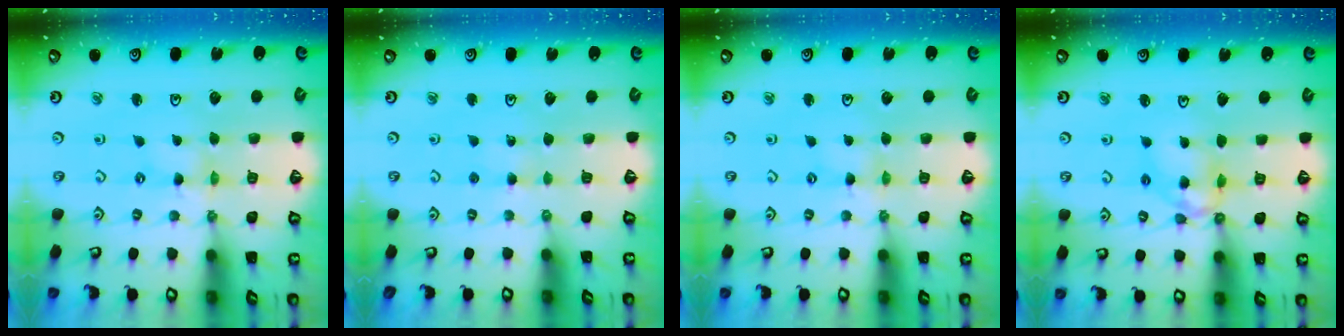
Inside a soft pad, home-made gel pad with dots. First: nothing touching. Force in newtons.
{"total": 3.0, "press": 3.0, "slide": 0.3}
{"total": 2.2, "press": 2.2, "slide": 0.4}
{"total": 10.5, "press": 10.5, "slide": 1.0}